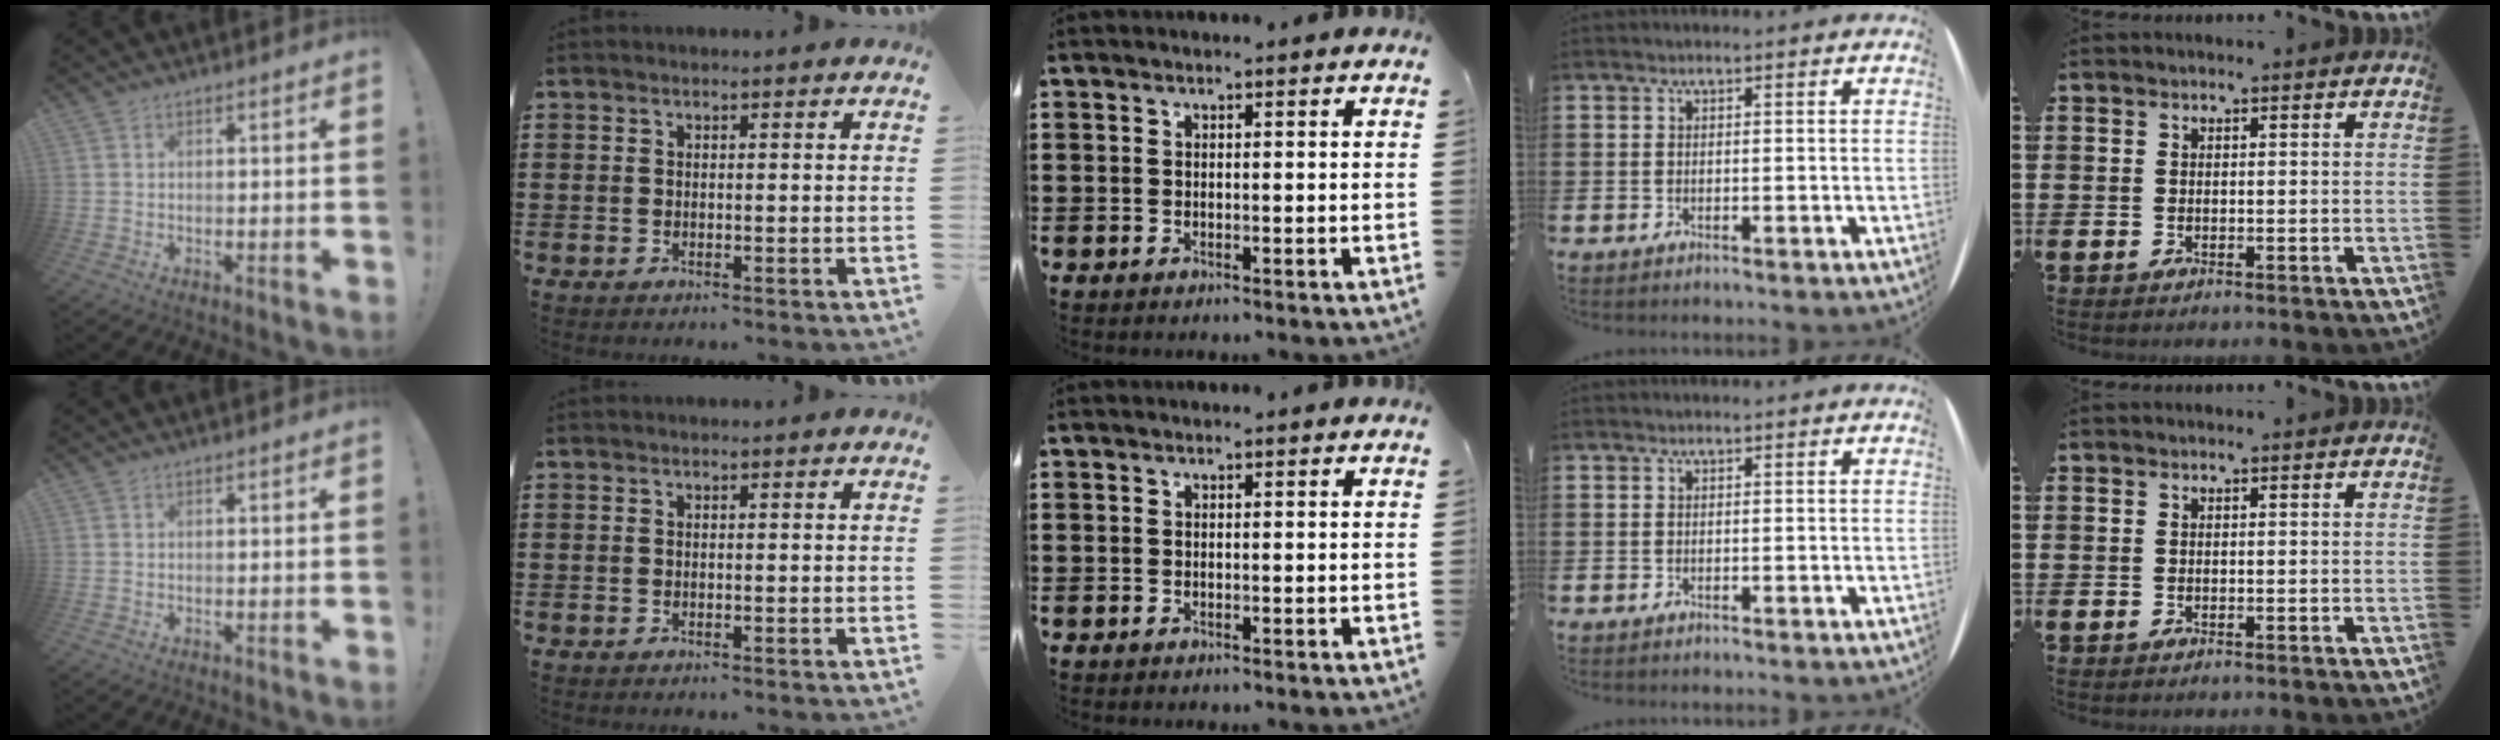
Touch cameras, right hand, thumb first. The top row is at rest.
{}